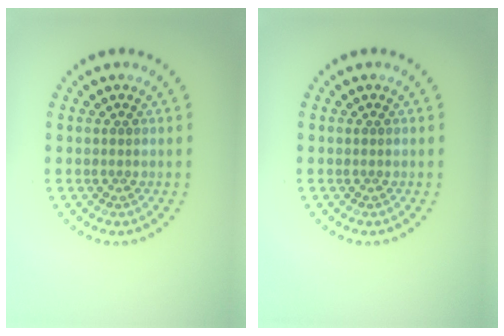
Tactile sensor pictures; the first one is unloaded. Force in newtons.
{"total": 0.0}